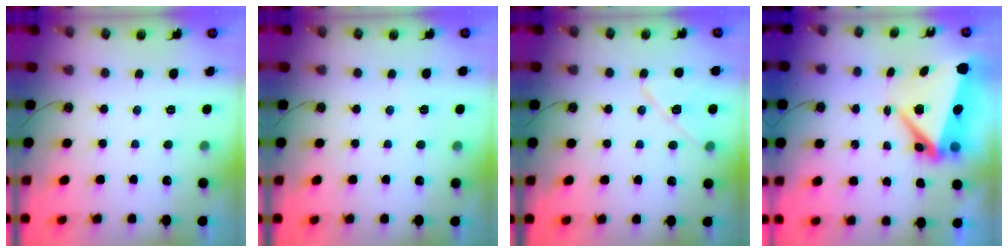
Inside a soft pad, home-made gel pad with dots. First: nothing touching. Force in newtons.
{"total": 2.0, "press": 2.0, "slide": 0.4}
{"total": 10.1, "press": 10.0, "slide": 1.4}
{"total": 9.1, "press": 9.0, "slide": 1.3}